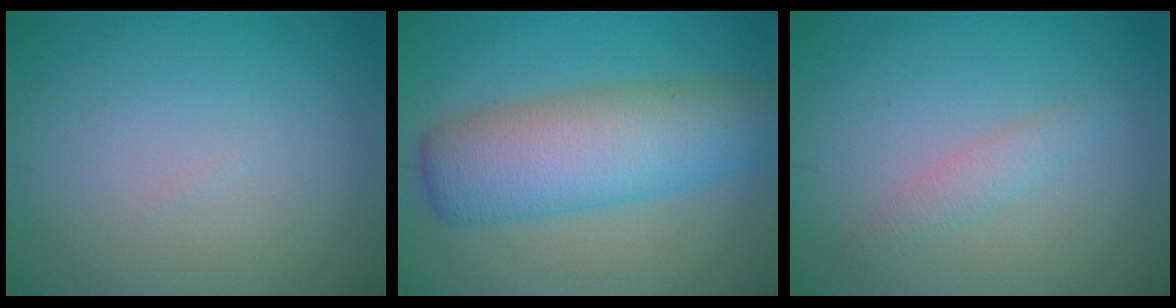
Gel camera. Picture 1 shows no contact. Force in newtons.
{"total": 8.5, "press": 8.5, "slide": 0.2}
{"total": 1.6, "press": 1.6, "slide": 0.1}